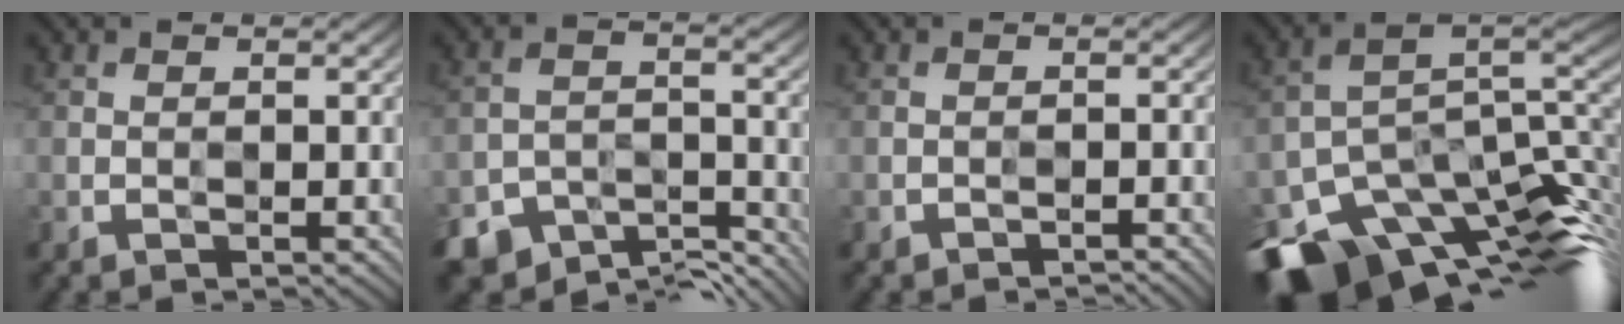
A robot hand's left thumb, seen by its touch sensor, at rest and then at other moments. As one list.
[{"total": 8.0, "force": [-7.6, 2.5, 1.2], "torque": [-0.023, -0.006, -0.126]}, {"total": 1.5, "force": [-1.4, -0.4, -0.4], "torque": [0.010, 0.002, -0.028]}, {"total": 15.4, "force": [-8.5, 7.6, 10.4], "torque": [-0.190, -0.021, -0.139]}]